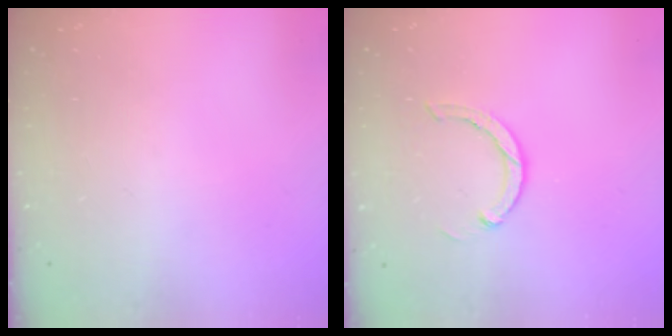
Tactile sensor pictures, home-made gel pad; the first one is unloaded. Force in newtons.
{"total": 3.0, "press": 3.0, "slide": 0.1}